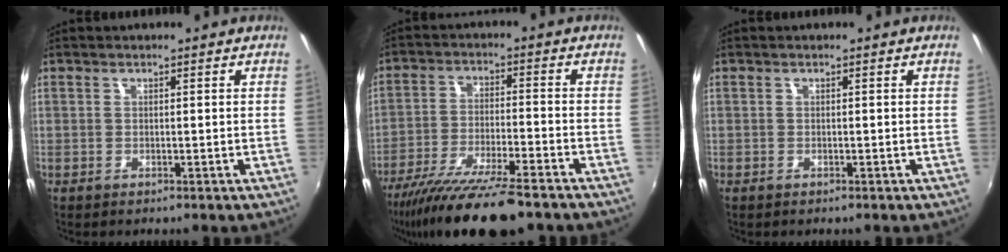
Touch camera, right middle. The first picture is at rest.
{"total": 16.5, "force": [-13.3, 2.0, 9.5], "torque": [-0.189, -0.039, -0.225]}
{"total": 0.0}